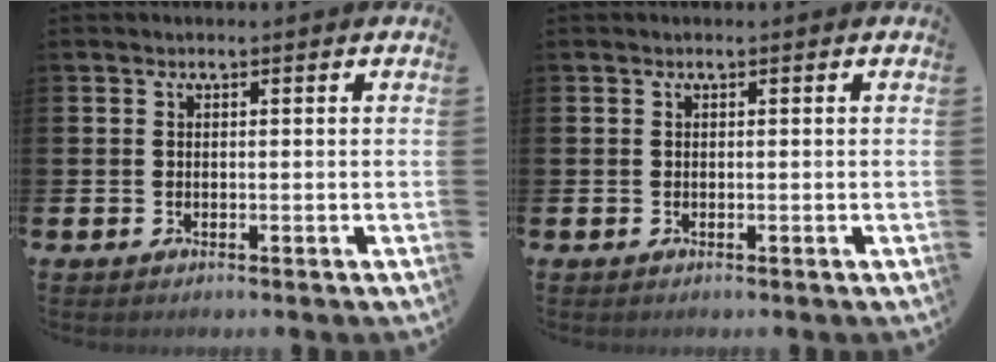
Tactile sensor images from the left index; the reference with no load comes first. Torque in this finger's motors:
{"motor_torque": [-0.03, 0.01, 0.04, 0.00]}